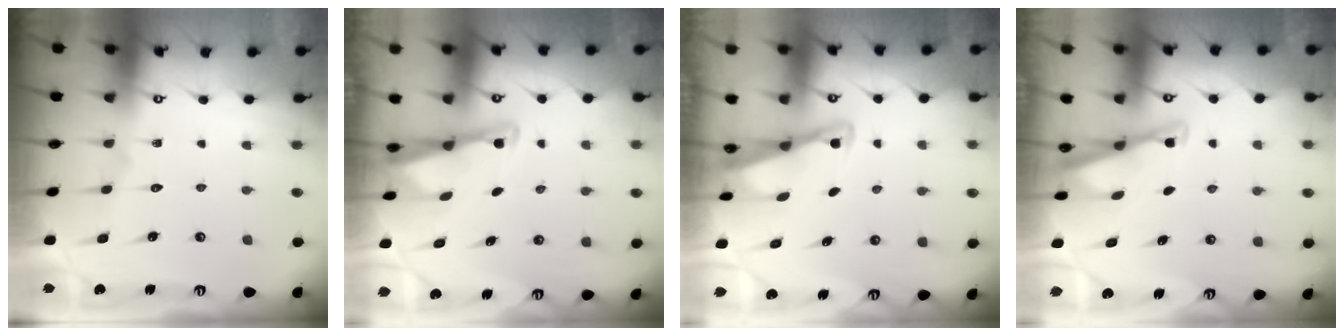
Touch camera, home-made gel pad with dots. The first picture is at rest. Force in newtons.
{"total": 2.9, "press": 2.9, "slide": 0.2}
{"total": 2.9, "press": 2.9, "slide": 0.4}
{"total": 3.4, "press": 3.4, "slide": 0.3}